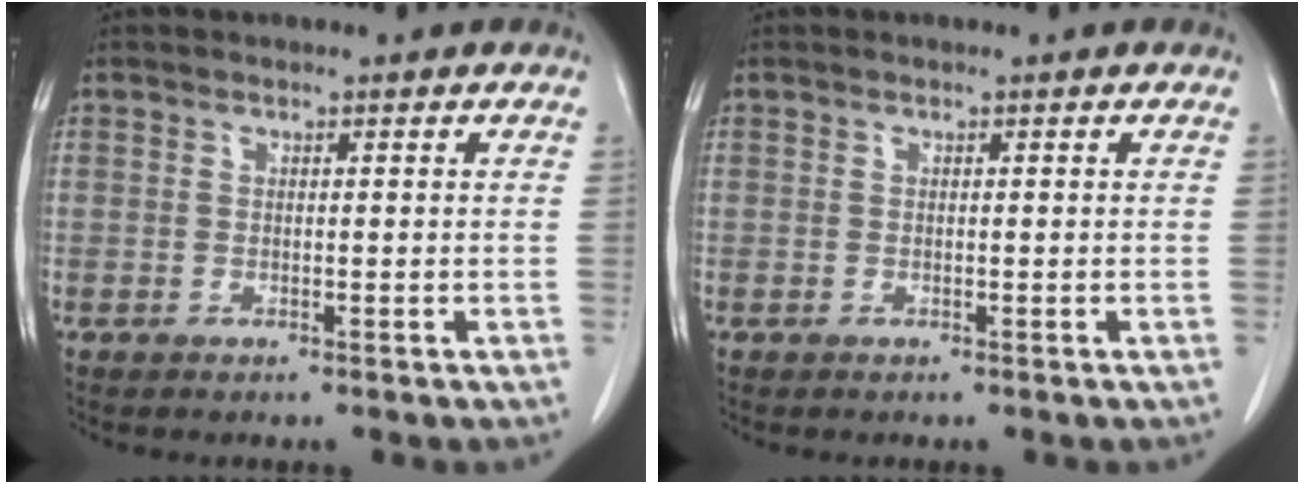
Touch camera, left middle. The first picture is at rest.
{"total": 0.0}